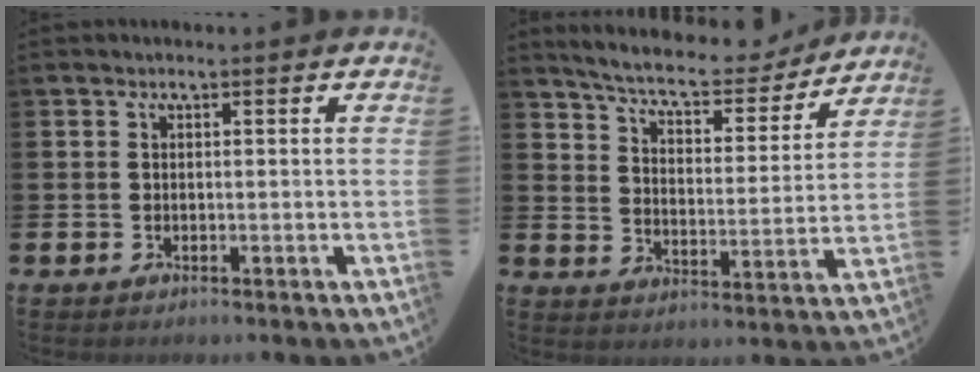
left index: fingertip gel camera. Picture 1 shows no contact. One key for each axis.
{"total": 7.3, "fx": 6.8, "fy": 1.4, "fz": 2.3, "tx": -0.074, "ty": -0.046, "tz": 0.113}